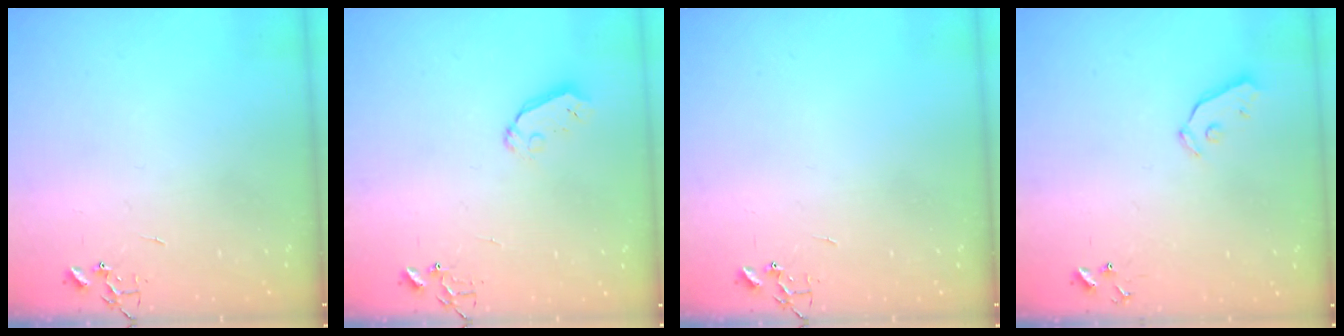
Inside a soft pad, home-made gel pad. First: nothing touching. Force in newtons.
{"total": 5.6, "press": 5.5, "slide": 1.1}
{"total": 0.0}
{"total": 4.1, "press": 4.0, "slide": 0.8}